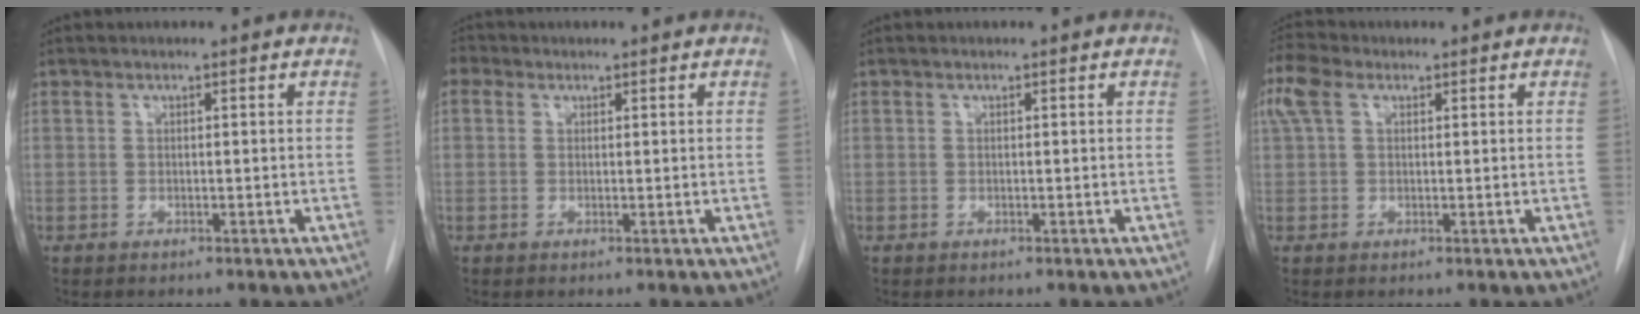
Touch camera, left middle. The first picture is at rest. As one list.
[{"total": 2.1, "force": [0.9, 1.8, 0.6], "torque": [-0.010, 0.013, 0.013]}, {"total": 0.0}, {"total": 5.3, "force": [2.3, 3.1, 3.6], "torque": [-0.102, 0.033, 0.047]}]